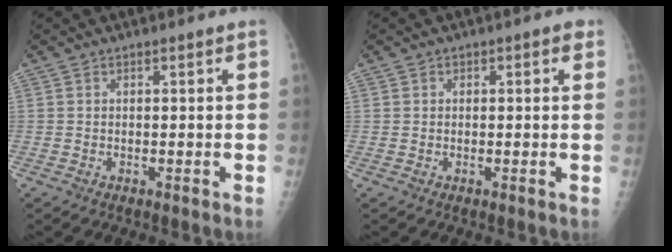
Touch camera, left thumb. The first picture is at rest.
{"total": 1.6, "force": [0.5, 1.3, 0.7], "torque": [0.008, 0.002, 0.002]}